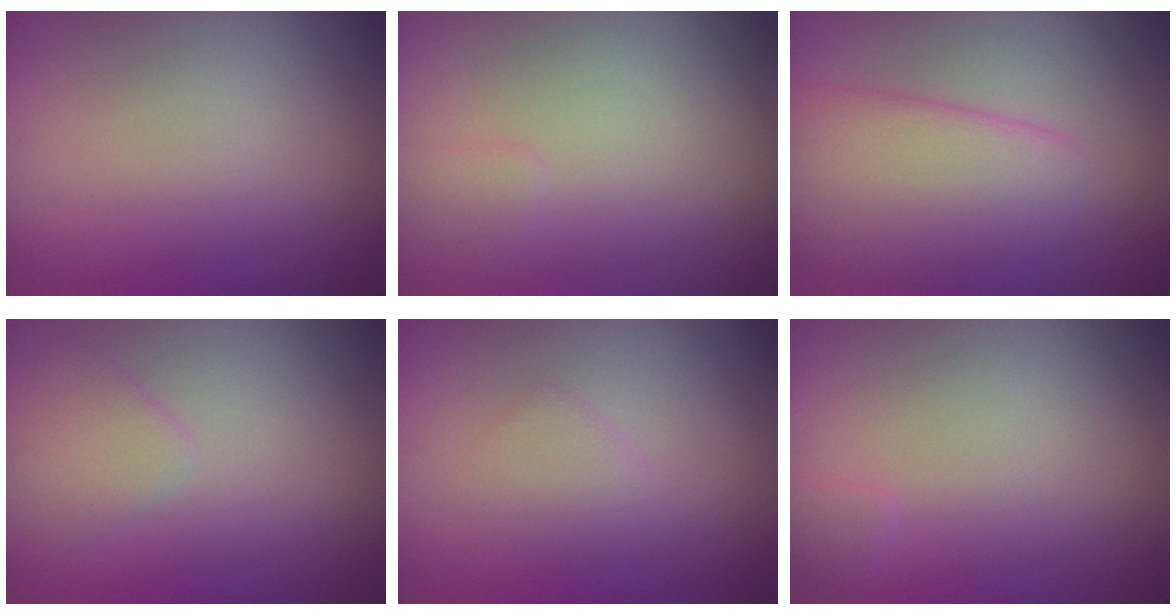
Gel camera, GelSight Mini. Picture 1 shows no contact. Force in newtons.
{"total": 0.8, "press": 0.8, "slide": 0.1}
{"total": 5.6, "press": 5.6, "slide": 0.1}
{"total": 2.0, "press": 2.0, "slide": 0.2}
{"total": 1.4, "press": 1.4, "slide": 0.1}
{"total": 0.8, "press": 0.8, "slide": 0.1}